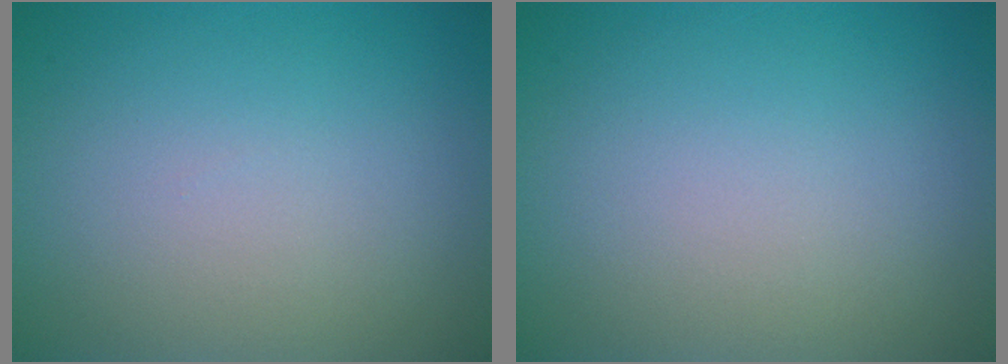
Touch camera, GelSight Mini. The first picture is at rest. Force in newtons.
{"total": 0.0}